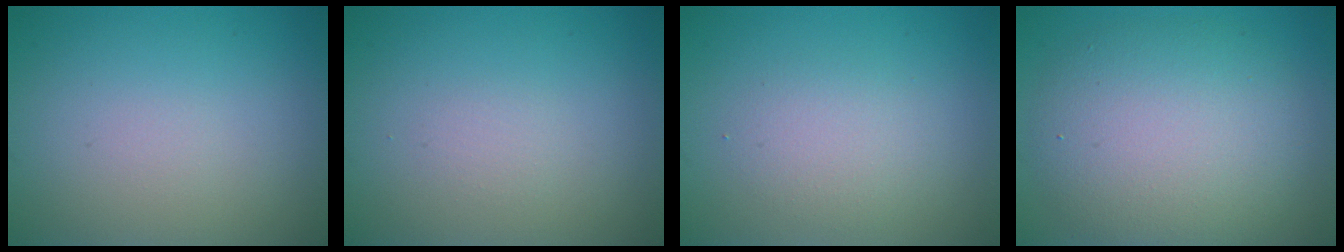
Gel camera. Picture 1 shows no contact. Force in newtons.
{"total": 0.8, "press": 0.8, "slide": 0.0}
{"total": 2.1, "press": 2.1, "slide": 0.2}
{"total": 7.7, "press": 7.7, "slide": 0.2}